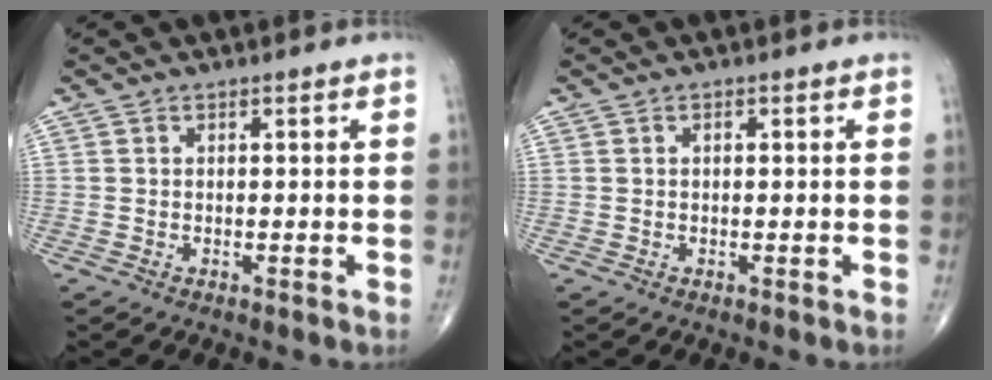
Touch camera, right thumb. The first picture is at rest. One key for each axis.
{"total": 0.5, "fx": 0.1, "fy": 0.2, "fz": 0.5, "tx": -0.009, "ty": 0.000, "tz": 0.002}